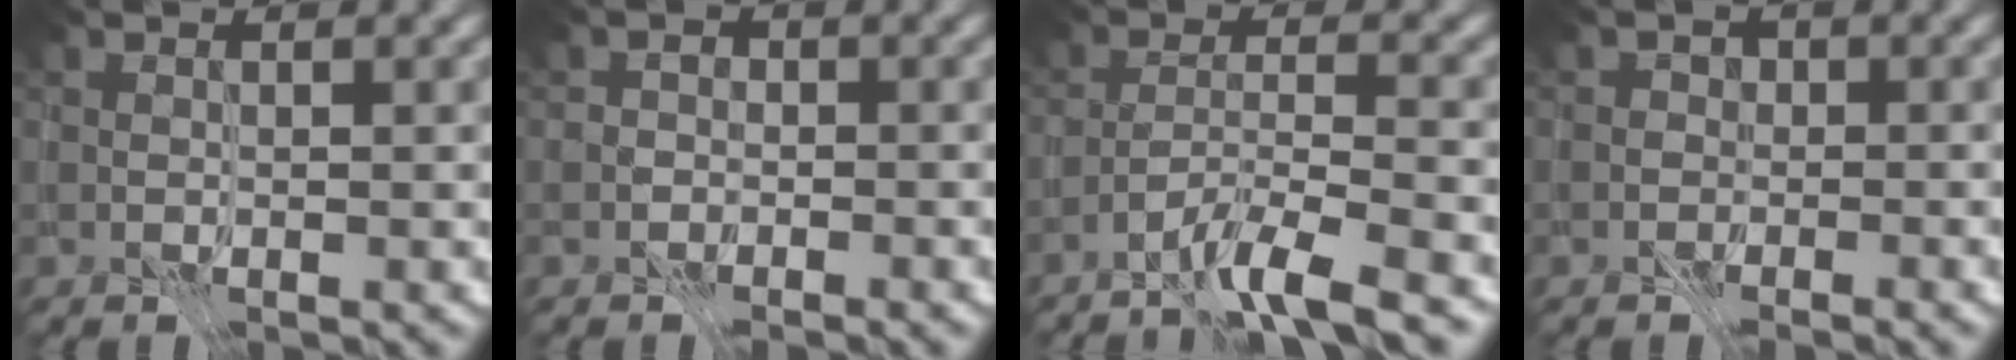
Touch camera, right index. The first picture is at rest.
{"total": 1.4, "force": [-1.1, 0.9, -0.1], "torque": [0.011, 0.008, -0.019]}
{"total": 4.8, "force": [-4.0, 0.1, 2.6], "torque": [-0.041, 0.009, -0.080]}
{"total": 1.4, "force": [-1.1, 0.8, -0.1], "torque": [0.009, 0.005, -0.022]}